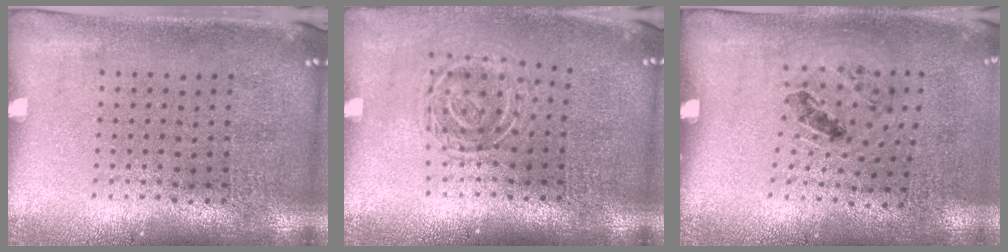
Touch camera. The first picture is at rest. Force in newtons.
{"total": 1.7, "press": 1.2, "slide": 1.2}
{"total": 1.4, "press": 0.8, "slide": 1.2}